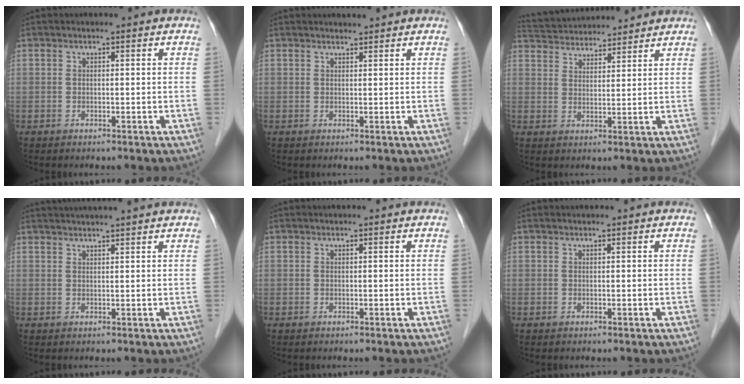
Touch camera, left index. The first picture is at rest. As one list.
[{"total": 1.2, "force": [1.2, -0.1, 0.0], "torque": [-0.008, 0.006, 0.024]}, {"total": 12.1, "force": [11.6, 2.0, 3.0], "torque": [-0.059, 0.038, 0.184]}, {"total": 9.4, "force": [8.6, -0.3, 3.8], "torque": [-0.061, 0.033, 0.112]}, {"total": 1.9, "force": [1.8, 0.1, 0.5], "torque": [-0.010, 0.015, 0.022]}, {"total": 1.2, "force": [1.1, -0.1, 0.3], "torque": [-0.005, 0.013, 0.022]}]